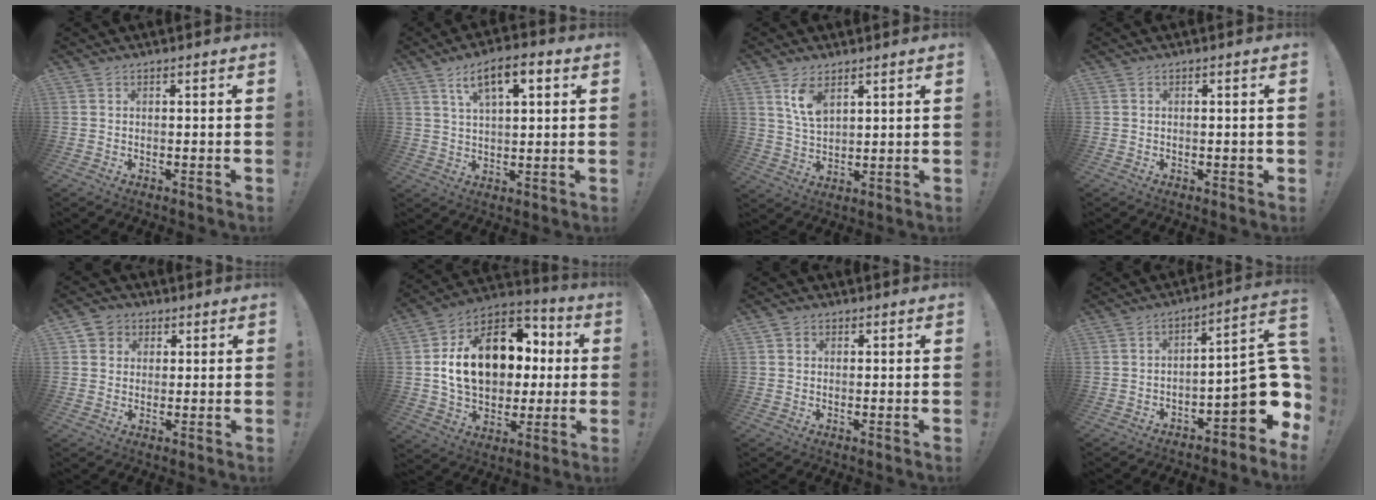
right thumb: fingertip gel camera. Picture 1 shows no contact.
{"total": 9.5, "force": [4.4, 3.7, 7.5], "torque": [-0.116, -0.007, 0.074]}
{"total": 8.0, "force": [4.7, 4.2, 4.9], "torque": [-0.083, -0.019, 0.086]}
{"total": 0.9, "force": [-0.2, 0.6, 0.7], "torque": [-0.010, 0.003, -0.004]}
{"total": 4.8, "force": [1.4, 4.5, 0.9], "torque": [-0.012, -0.002, 0.026]}
{"total": 21.2, "force": [3.5, 14.9, 14.6], "torque": [-0.233, 0.001, 0.078]}
{"total": 1.5, "force": [0.5, 1.4, 0.3], "torque": [0.004, -0.002, 0.008]}
{"total": 13.4, "force": [-3.3, 4.9, 12.0], "torque": [-0.132, 0.007, -0.047]}